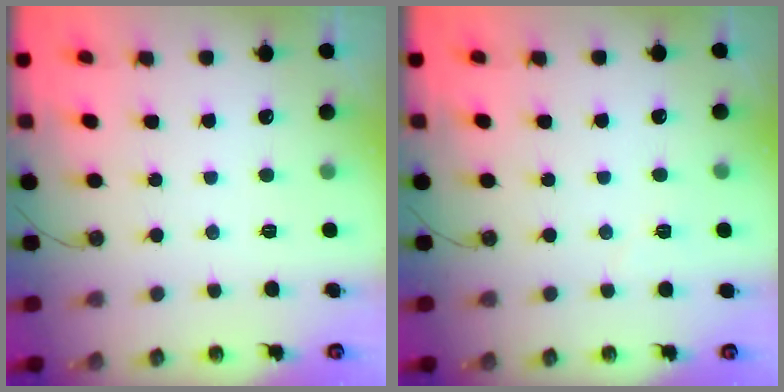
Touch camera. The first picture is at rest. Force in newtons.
{"total": 3.5, "press": 3.1, "slide": 1.8}